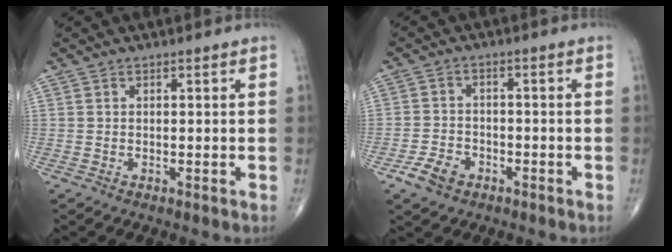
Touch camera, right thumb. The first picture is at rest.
{"total": 4.7, "force": [-2.8, 3.2, 2.1], "torque": [-0.033, 0.016, -0.047]}